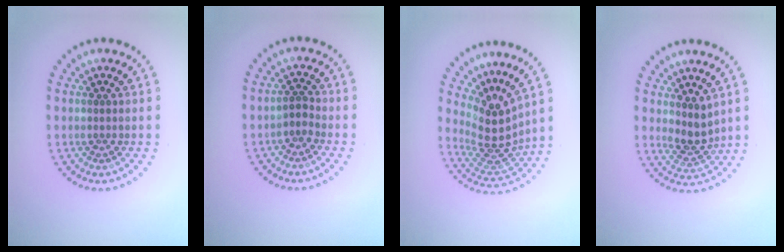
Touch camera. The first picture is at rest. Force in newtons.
{"total": 1.1, "press": 0.8, "slide": 0.7}
{"total": 4.0, "press": 2.7, "slide": 2.9}
{"total": 2.5, "press": 2.0, "slide": 1.6}